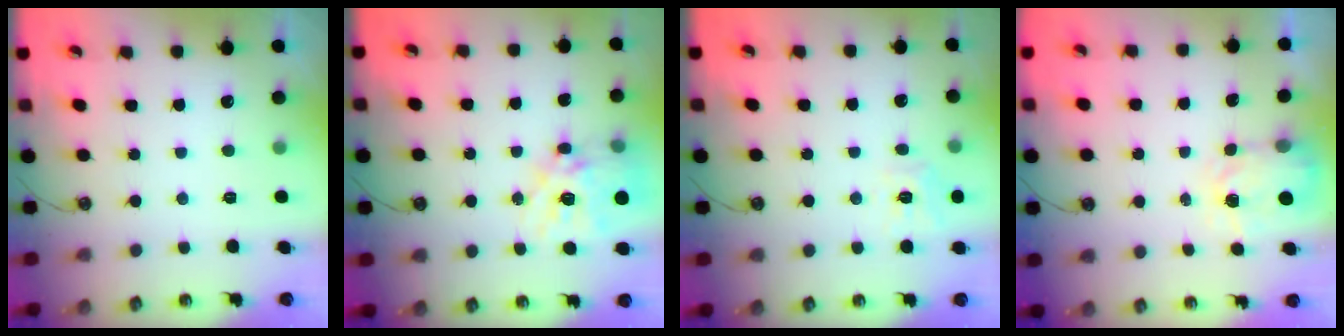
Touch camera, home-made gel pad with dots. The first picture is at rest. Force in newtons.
{"total": 17.4, "press": 17.4, "slide": 1.6}
{"total": 9.0, "press": 8.9, "slide": 1.1}
{"total": 3.8, "press": 3.8, "slide": 0.6}